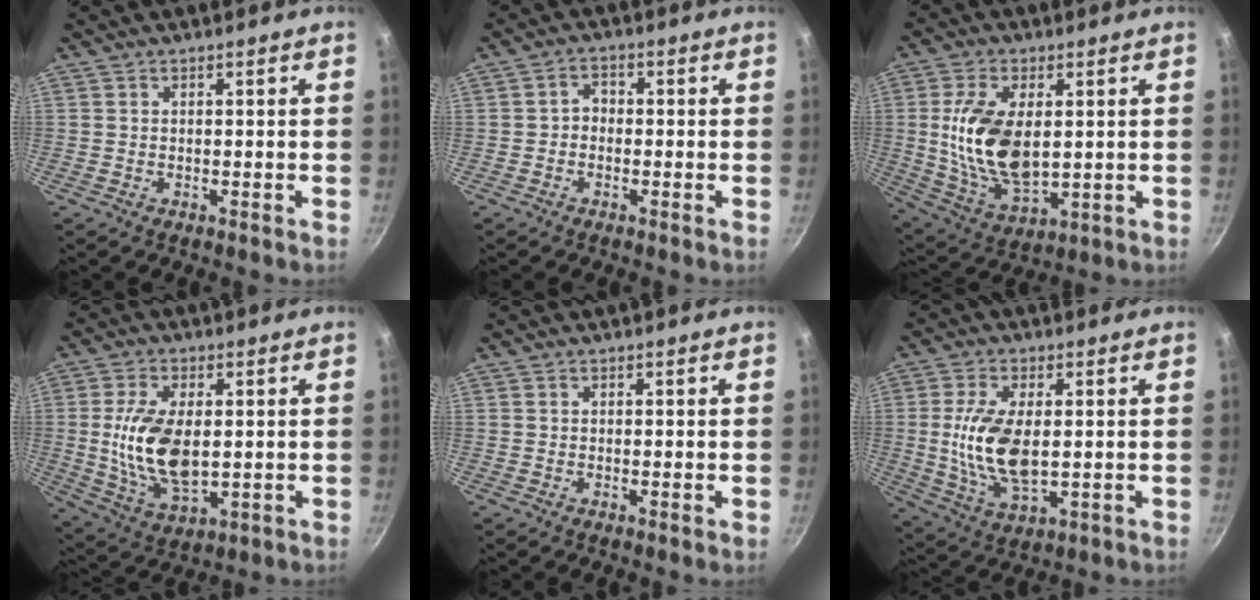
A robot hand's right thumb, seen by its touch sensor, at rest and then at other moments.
{"total": 2.6, "force": [-0.7, 2.0, 1.4], "torque": [-0.014, 0.014, -0.019]}
{"total": 15.8, "force": [1.7, 8.6, 13.1], "torque": [-0.240, -0.013, 0.042]}
{"total": 14.0, "force": [0.6, 7.6, 11.8], "torque": [-0.220, -0.007, 0.018]}
{"total": 0.7, "force": [-0.1, 0.1, 0.7], "torque": [-0.012, -0.001, -0.004]}
{"total": 12.6, "force": [0.5, 6.3, 10.9], "torque": [-0.213, -0.010, 0.013]}